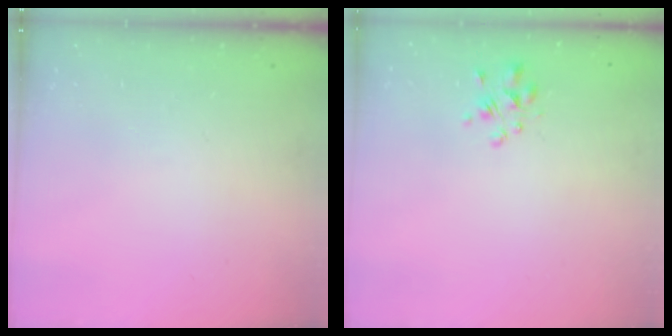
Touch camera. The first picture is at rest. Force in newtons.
{"total": 2.4, "press": 2.3, "slide": 0.7}